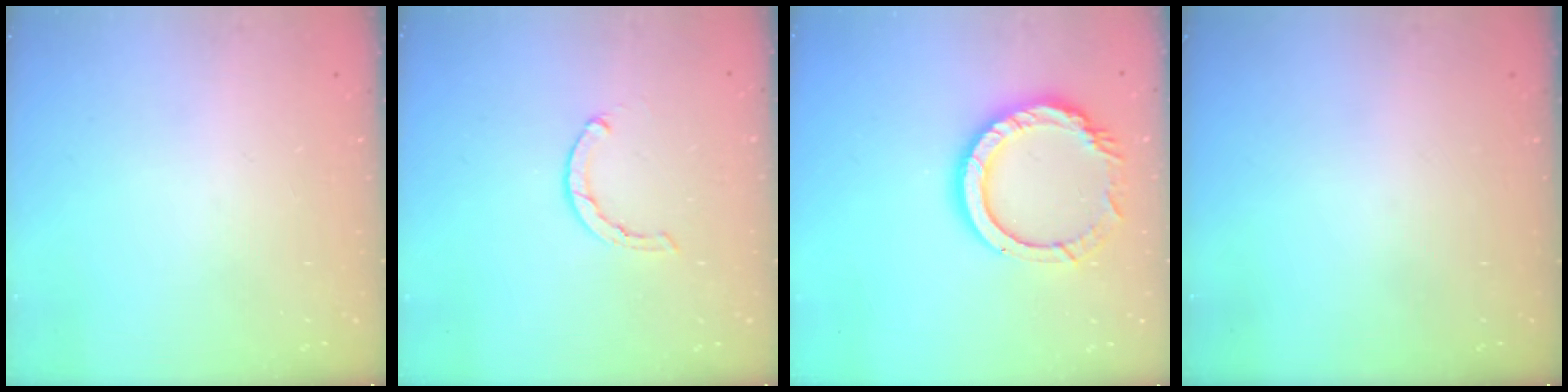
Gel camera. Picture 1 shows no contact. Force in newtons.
{"total": 1.6, "press": 1.5, "slide": 0.4}
{"total": 13.2, "press": 13.1, "slide": 1.1}
{"total": 0.0}